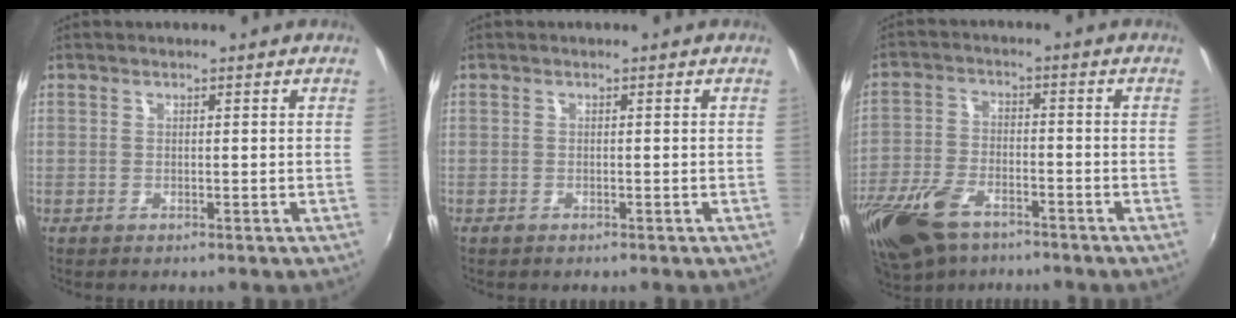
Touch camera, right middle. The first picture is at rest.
{"total": 0.6, "force": [-0.5, 0.3, 0.1], "torque": [-0.003, 0.000, -0.008]}
{"total": 12.9, "force": [-8.8, 6.2, 7.0], "torque": [-0.168, -0.020, -0.171]}